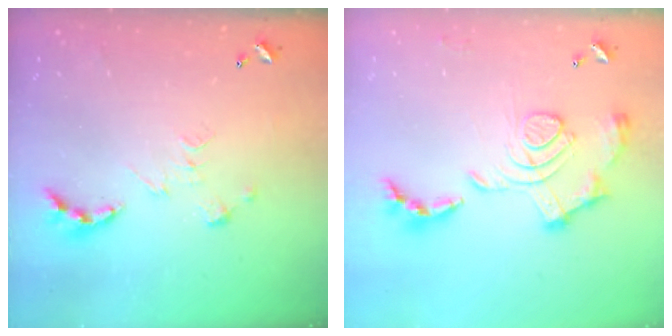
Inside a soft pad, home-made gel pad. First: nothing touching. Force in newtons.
{"total": 2.1, "press": 1.4, "slide": 1.5}